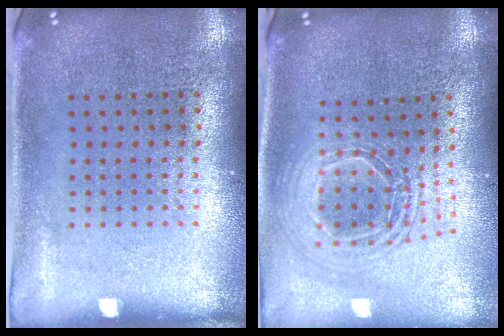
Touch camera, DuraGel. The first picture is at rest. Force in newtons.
{"total": 1.9, "press": 1.5, "slide": 1.2}